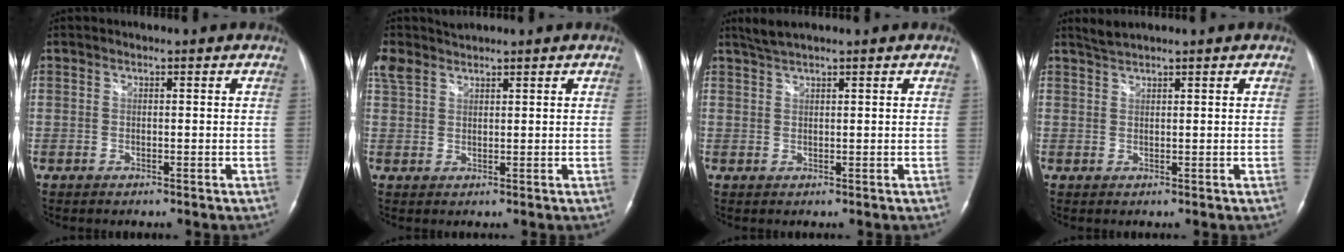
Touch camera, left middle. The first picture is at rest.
{"total": 3.0, "force": [2.9, 0.7, 0.3], "torque": [-0.023, 0.021, 0.064]}
{"total": 2.4, "force": [2.1, -0.2, 1.0], "torque": [-0.026, 0.010, 0.044]}
{"total": 1.7, "force": [1.6, -0.4, 0.3], "torque": [-0.007, 0.007, 0.036]}